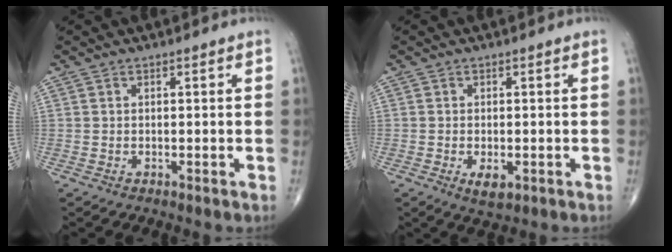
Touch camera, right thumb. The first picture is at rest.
{"total": 3.2, "force": [-1.0, 1.5, 2.6], "torque": [-0.039, -0.005, -0.012]}